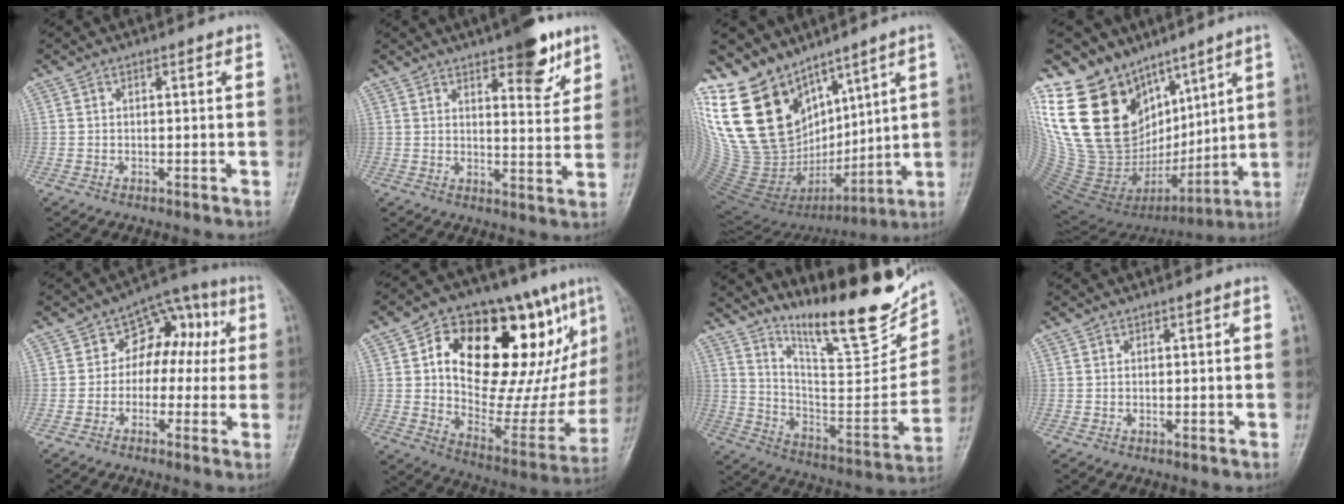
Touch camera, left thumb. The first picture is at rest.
{"total": 9.7, "force": [6.1, 3.3, 6.8], "torque": [-0.067, -0.035, 0.085]}
{"total": 24.5, "force": [13.5, 14.5, 14.5], "torque": [-0.261, -0.055, 0.278]}
{"total": 28.3, "force": [11.8, 18.2, 18.1], "torque": [-0.332, -0.039, 0.245]}
{"total": 9.8, "force": [0.8, 7.5, 6.2], "torque": [-0.028, 0.035, -0.004]}
{"total": 32.0, "force": [10.9, 14.9, 26.2], "torque": [-0.334, 0.001, 0.183]}
{"total": 23.4, "force": [16.7, 6.0, 15.2], "torque": [-0.187, -0.096, 0.271]}
{"total": 0.0}